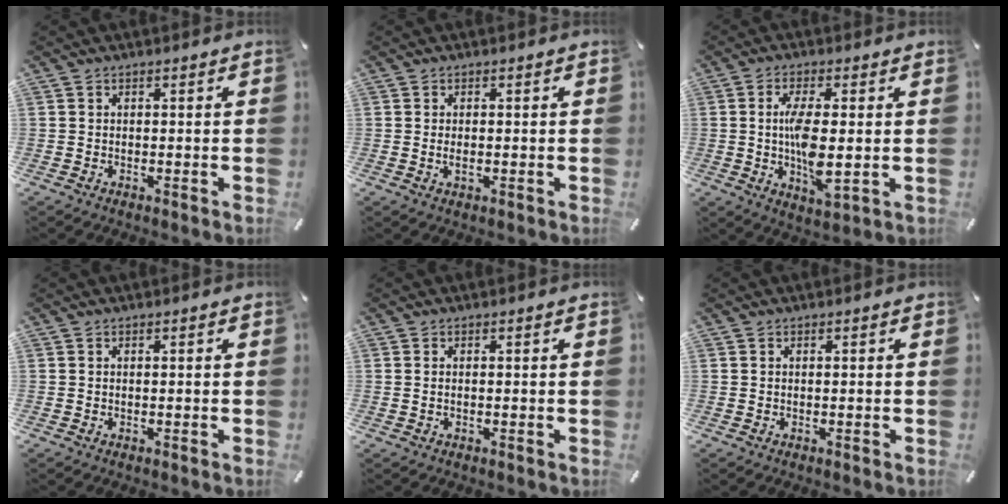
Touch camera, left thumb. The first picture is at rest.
{"total": 1.5, "force": [-0.1, 0.7, 1.4], "torque": [-0.035, -0.003, -0.004]}
{"total": 9.6, "force": [0.2, 3.4, 9.0], "torque": [-0.187, -0.014, -0.001]}
{"total": 0.0}
{"total": 0.8, "force": [0.0, 0.1, 0.8], "torque": [-0.016, -0.002, 0.001]}
{"total": 0.0}